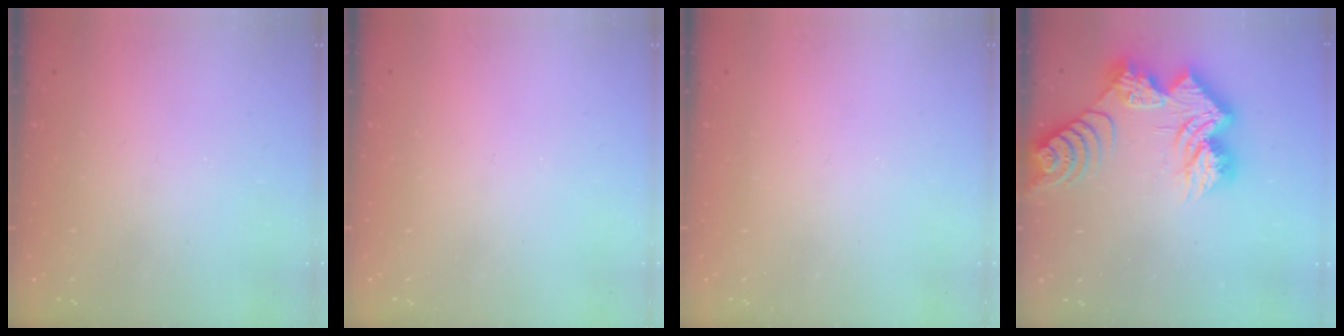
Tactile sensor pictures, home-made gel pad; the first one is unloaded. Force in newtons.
{"total": 0.0}
{"total": 0.0}
{"total": 19.6, "press": 19.6, "slide": 1.4}